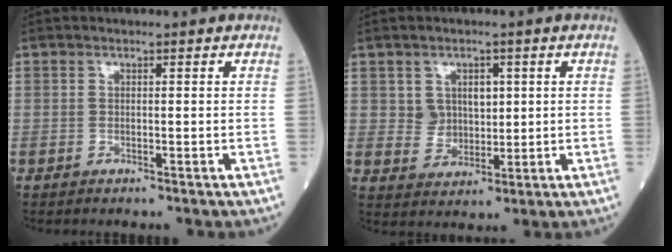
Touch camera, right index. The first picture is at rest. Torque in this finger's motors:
{"motor_torque": [0.04, 0.05, 0.05, 0.04]}